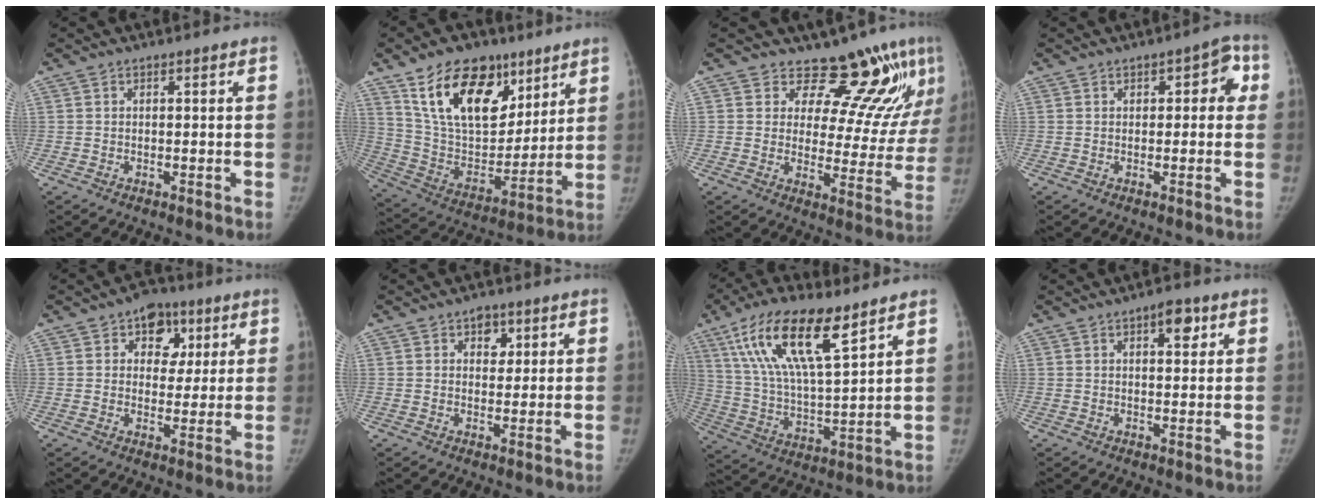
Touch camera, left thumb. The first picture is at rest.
{"total": 22.7, "force": [12.7, 13.3, 13.3], "torque": [-0.184, -0.045, 0.234]}
{"total": 15.3, "force": [12.2, 6.0, 7.0], "torque": [-0.037, -0.100, 0.151]}
{"total": 4.6, "force": [1.1, 2.9, 3.4], "torque": [-0.005, 0.009, 0.004]}
{"total": 8.9, "force": [3.7, 6.8, 4.3], "torque": [-0.009, -0.006, 0.047]}
{"total": 3.8, "force": [1.7, 2.8, 1.8], "torque": [0.002, -0.005, 0.021]}
{"total": 19.1, "force": [10.6, 6.1, 14.7], "torque": [-0.263, -0.032, 0.202]}
{"total": 4.4, "force": [2.1, 2.1, 3.3], "torque": [-0.029, -0.005, 0.026]}